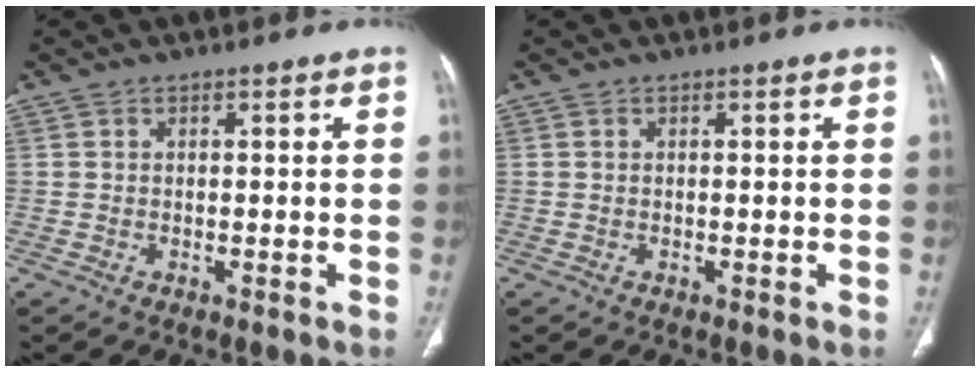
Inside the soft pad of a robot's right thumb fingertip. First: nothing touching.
{"total": 0.0}